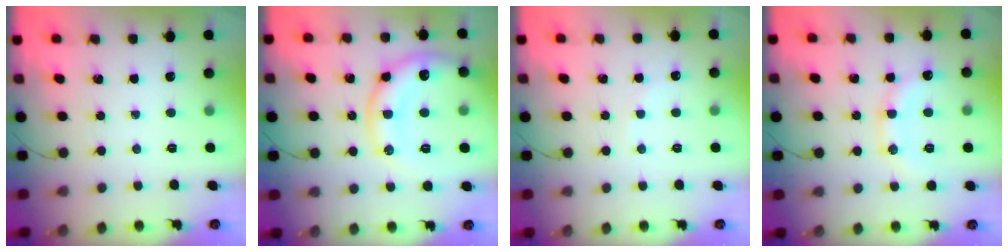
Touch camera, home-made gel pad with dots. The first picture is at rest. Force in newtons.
{"total": 16.5, "press": 16.4, "slide": 1.8}
{"total": 2.7, "press": 2.6, "slide": 0.5}
{"total": 12.5, "press": 12.4, "slide": 1.0}